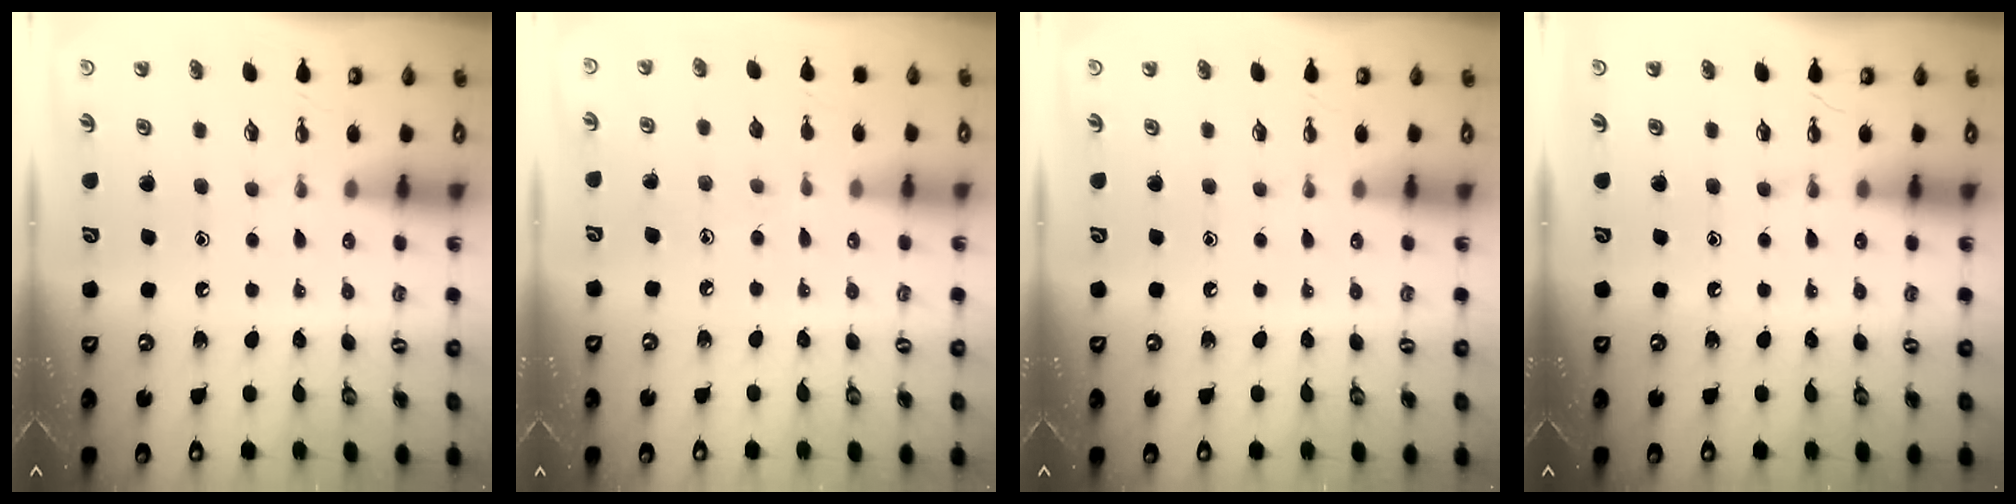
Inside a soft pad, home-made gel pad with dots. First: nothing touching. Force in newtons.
{"total": 6.1, "press": 6.1, "slide": 0.5}
{"total": 0.0}
{"total": 0.0}